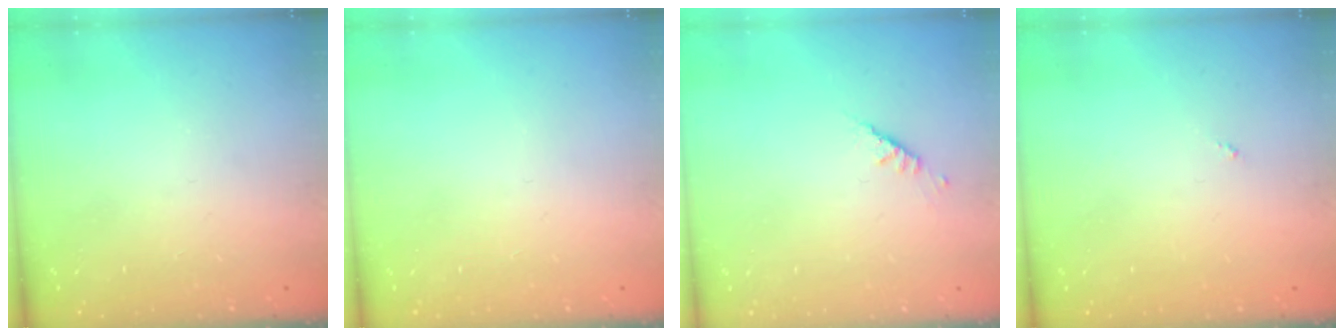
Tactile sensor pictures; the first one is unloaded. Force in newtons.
{"total": 0.0}
{"total": 2.5, "press": 2.4, "slide": 0.7}
{"total": 0.0}